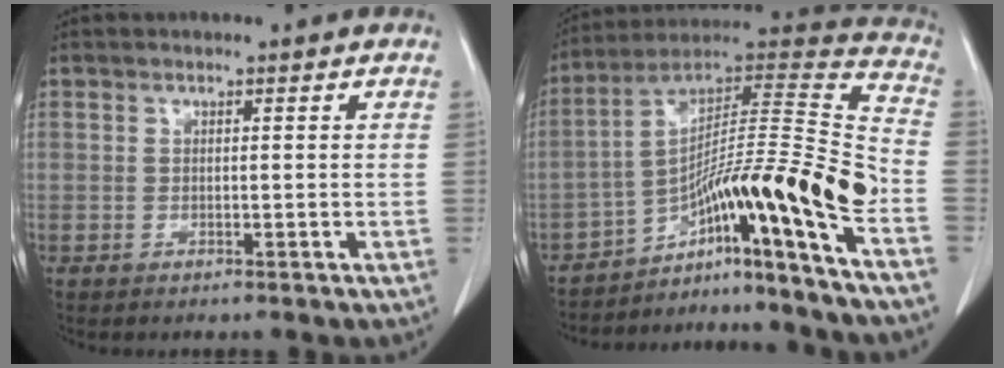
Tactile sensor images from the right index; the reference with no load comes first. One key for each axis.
{"total": 18.8, "fx": -11.4, "fy": -1.5, "fz": 15.0, "tx": -0.235, "ty": 0.028, "tz": -0.190}